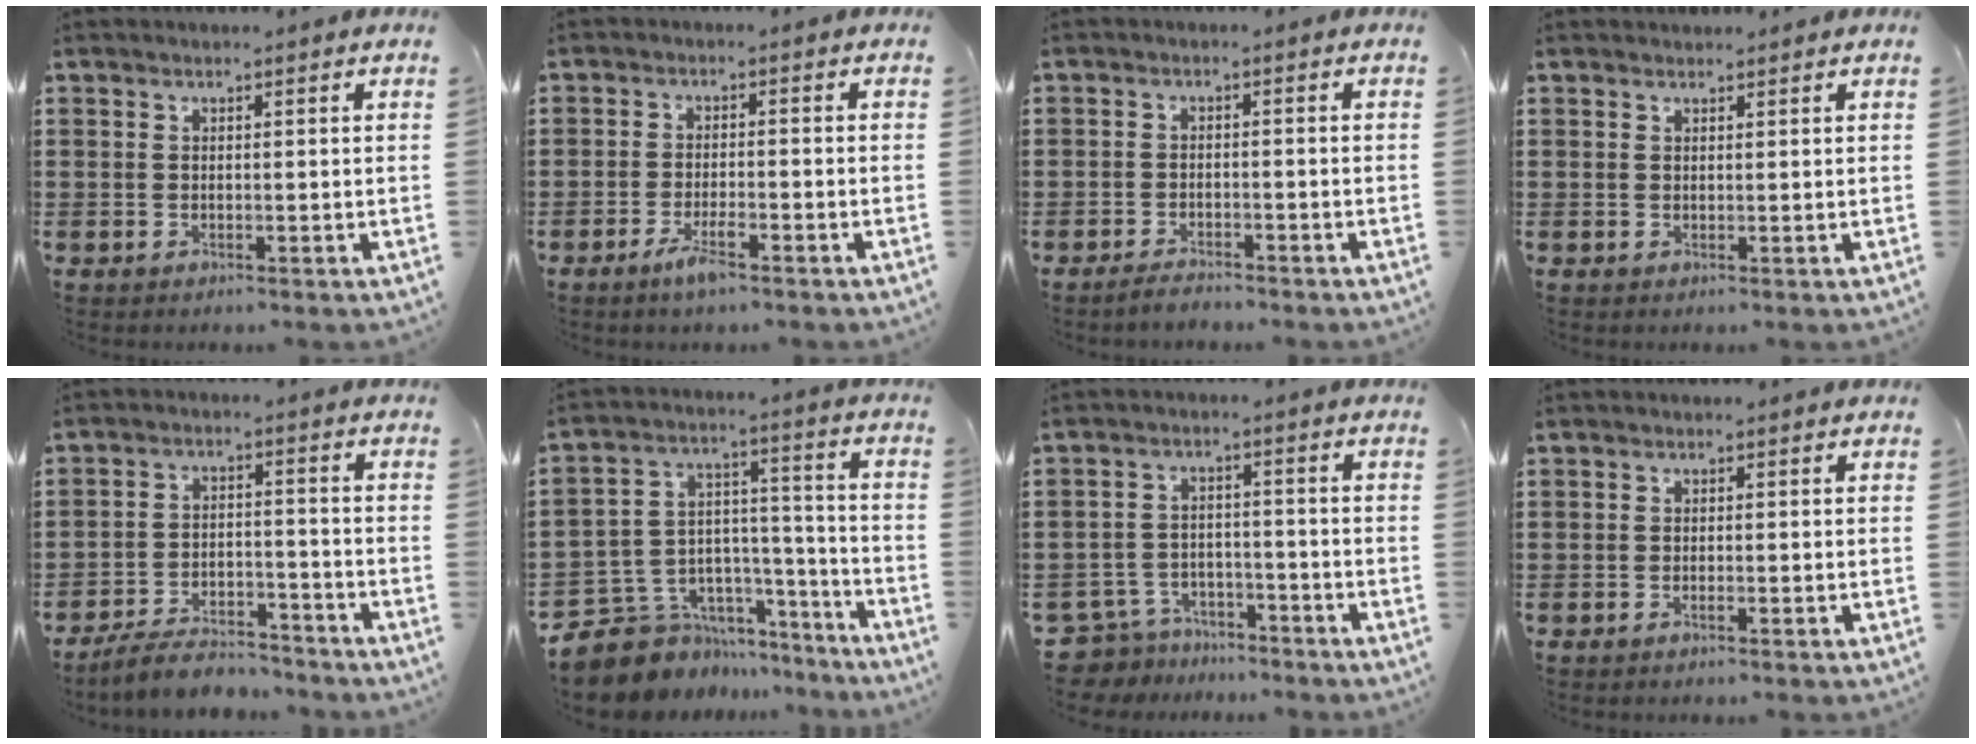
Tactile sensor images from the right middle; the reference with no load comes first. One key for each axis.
{"total": 3.7, "fx": -2.3, "fy": 0.7, "fz": 2.8, "tx": -0.058, "ty": -0.002, "tz": -0.045}
{"total": 2.1, "fx": -2.1, "fy": 0.3, "fz": 0.4, "tx": -0.011, "ty": 0.001, "tz": -0.041}
{"total": 0.8, "fx": 0.8, "fy": 0.1, "fz": 0.0, "tx": -0.002, "ty": 0.000, "tz": 0.015}
{"total": 6.2, "fx": -5.9, "fy": 1.3, "fz": 1.7, "tx": -0.030, "ty": 0.012, "tz": -0.112}
{"total": 8.6, "fx": -6.6, "fy": 5.4, "fz": 1.1, "tx": -0.052, "ty": 0.005, "tz": -0.124}
{"total": 5.3, "fx": -5.1, "fy": 1.3, "fz": 0.3, "tx": -0.031, "ty": 0.006, "tz": -0.113}
{"total": 0.6, "fx": -0.4, "fy": 0.0, "fz": 0.5, "tx": -0.011, "ty": -0.002, "tz": -0.007}